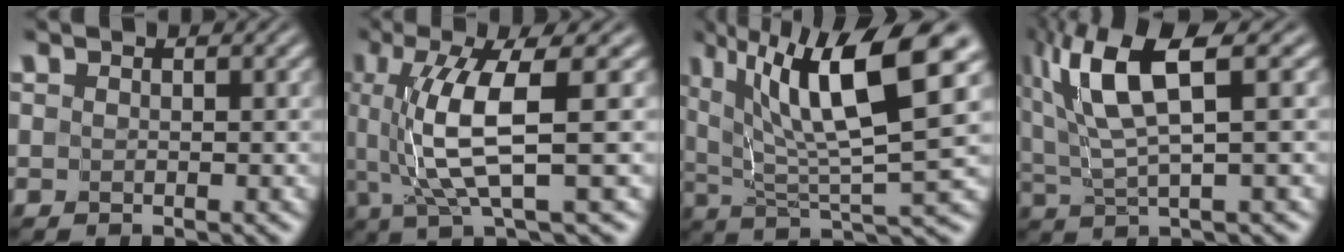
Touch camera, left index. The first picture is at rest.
{"total": 6.8, "force": [0.5, 1.1, 6.7], "torque": [-0.127, 0.001, 0.015]}
{"total": 11.5, "force": [5.3, 2.1, 10.0], "torque": [-0.162, 0.010, 0.096]}
{"total": 7.8, "force": [3.1, 1.7, 7.0], "torque": [-0.147, 0.014, 0.062]}